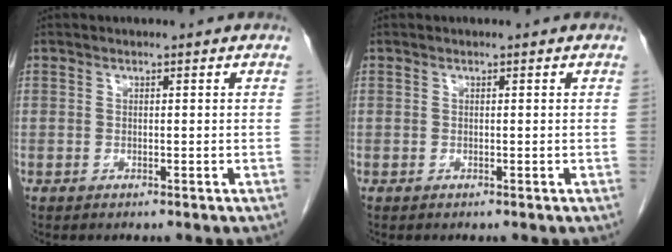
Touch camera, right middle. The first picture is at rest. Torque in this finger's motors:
{"motor_torque": [0.07, 0.05, -0.01, 0.00]}